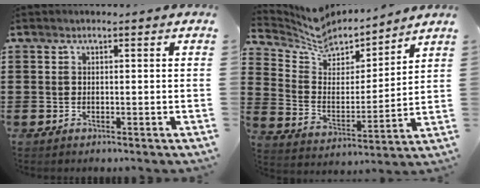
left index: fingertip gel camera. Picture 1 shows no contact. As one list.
[{"total": 7.2, "force": [6.4, 2.9, 1.3], "torque": [-0.068, -0.041, 0.114]}]